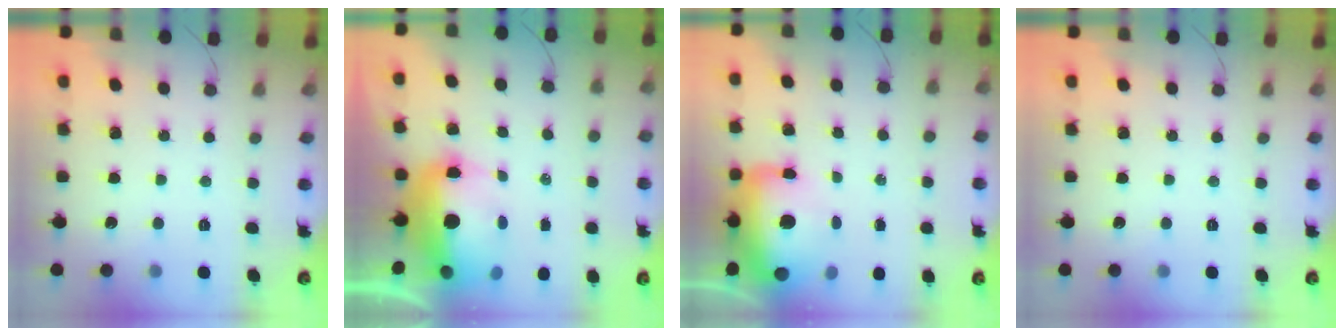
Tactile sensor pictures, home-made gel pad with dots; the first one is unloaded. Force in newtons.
{"total": 19.3, "press": 15.5, "slide": 11.4}
{"total": 23.0, "press": 19.1, "slide": 12.8}
{"total": 0.0}